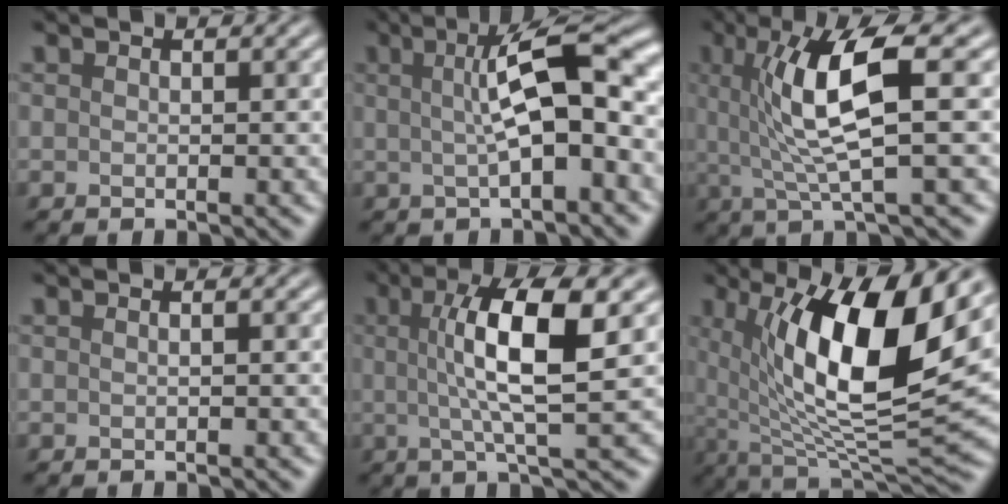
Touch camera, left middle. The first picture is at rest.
{"total": 7.6, "force": [0.8, 1.8, 7.4], "torque": [-0.105, 0.019, 0.004]}
{"total": 7.4, "force": [1.3, 1.4, 7.1], "torque": [-0.133, 0.001, 0.024]}
{"total": 0.6, "force": [0.1, 0.2, 0.6], "torque": [-0.008, 0.002, -0.005]}
{"total": 8.1, "force": [1.3, 1.9, 7.8], "torque": [-0.118, 0.008, 0.019]}
{"total": 13.2, "force": [3.8, 4.0, 12.0], "torque": [-0.190, -0.007, 0.069]}